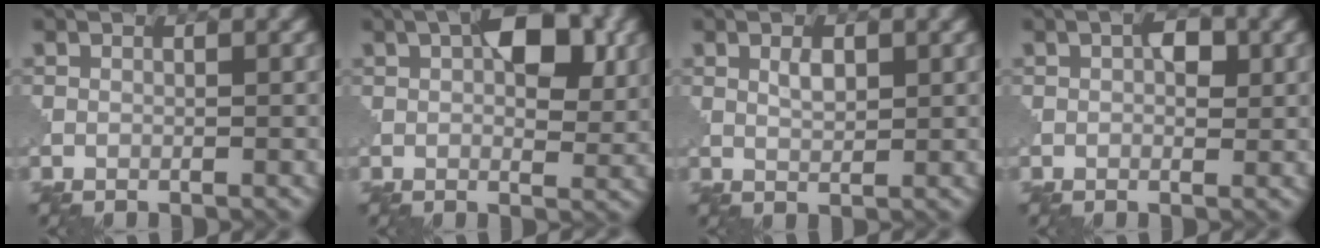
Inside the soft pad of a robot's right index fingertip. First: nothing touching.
{"total": 6.3, "force": [2.3, 3.2, 5.0], "torque": [-0.069, 0.000, 0.034]}
{"total": 1.5, "force": [1.0, 0.6, 0.9], "torque": [-0.020, -0.002, 0.021]}
{"total": 2.2, "force": [0.6, 1.3, 1.7], "torque": [-0.022, 0.000, 0.010]}